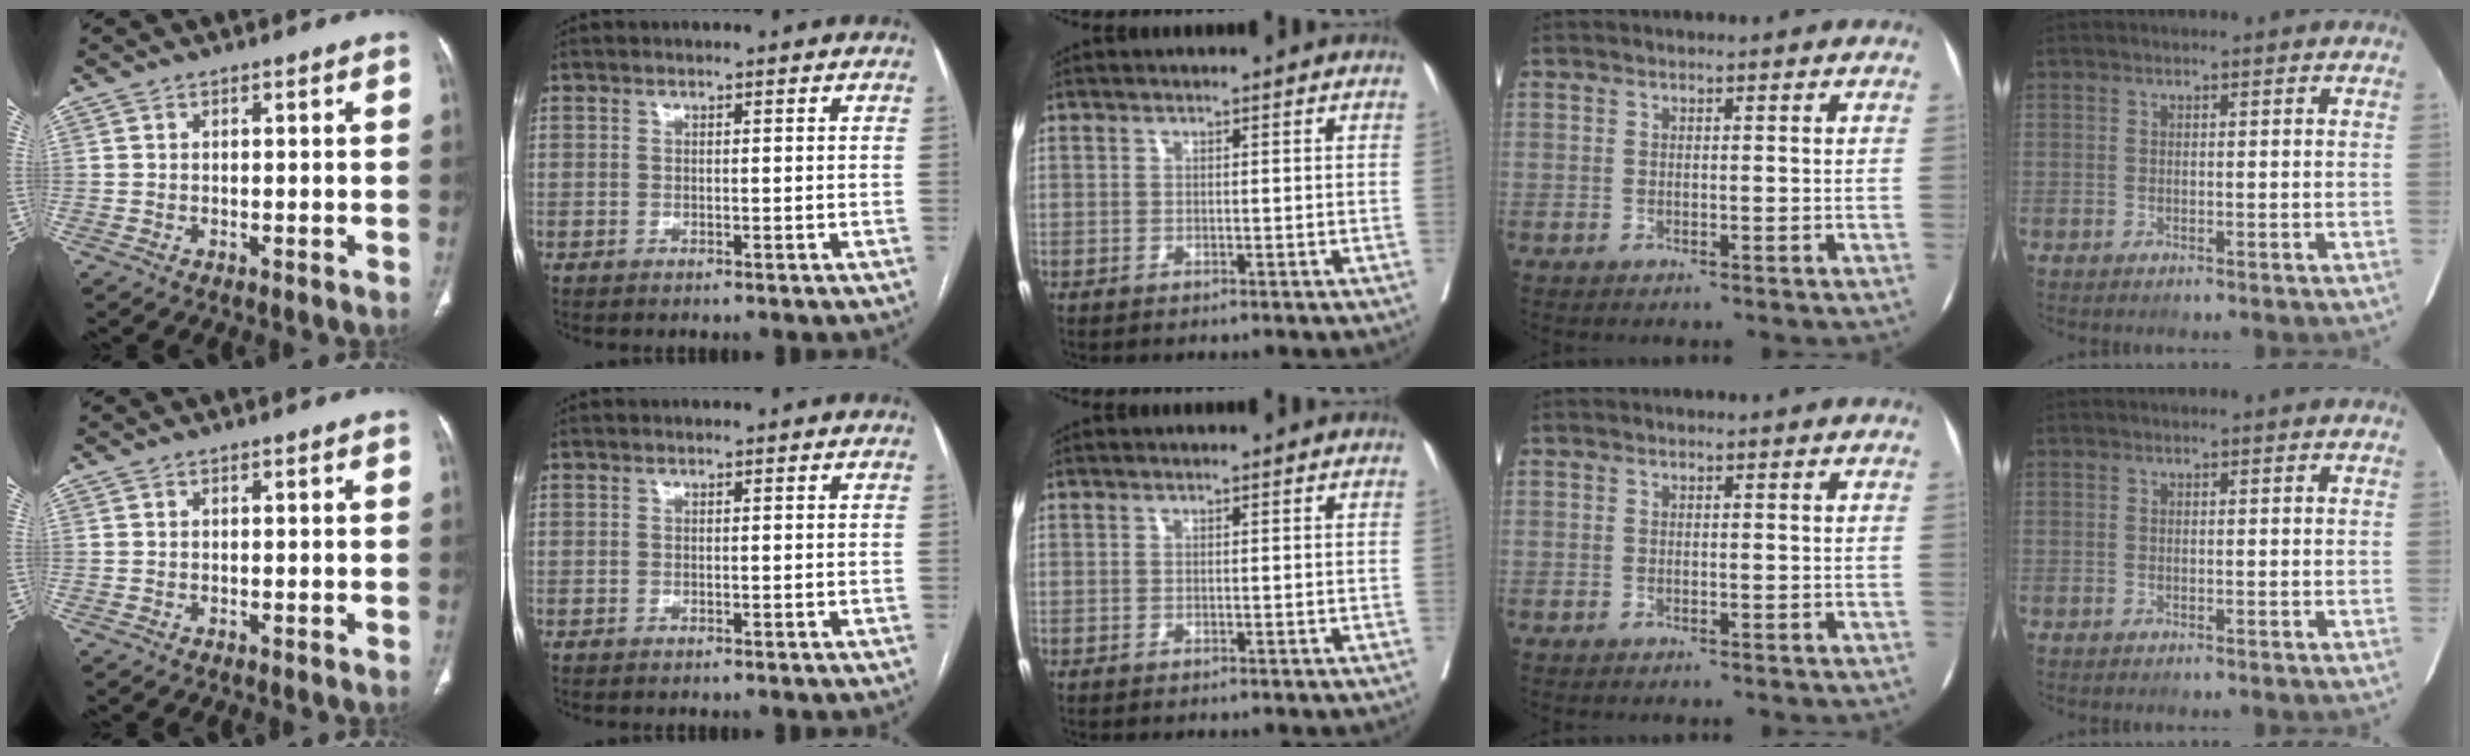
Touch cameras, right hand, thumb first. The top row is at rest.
{}